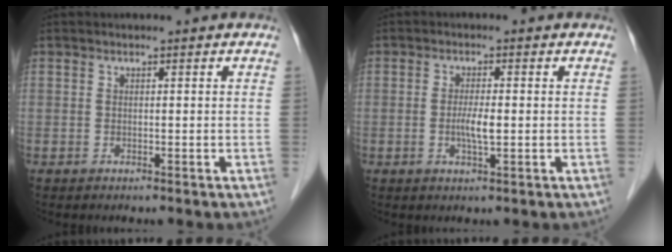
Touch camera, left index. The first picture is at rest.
{"total": 2.9, "force": [-0.3, 0.4, 2.9], "torque": [-0.059, -0.003, -0.006]}